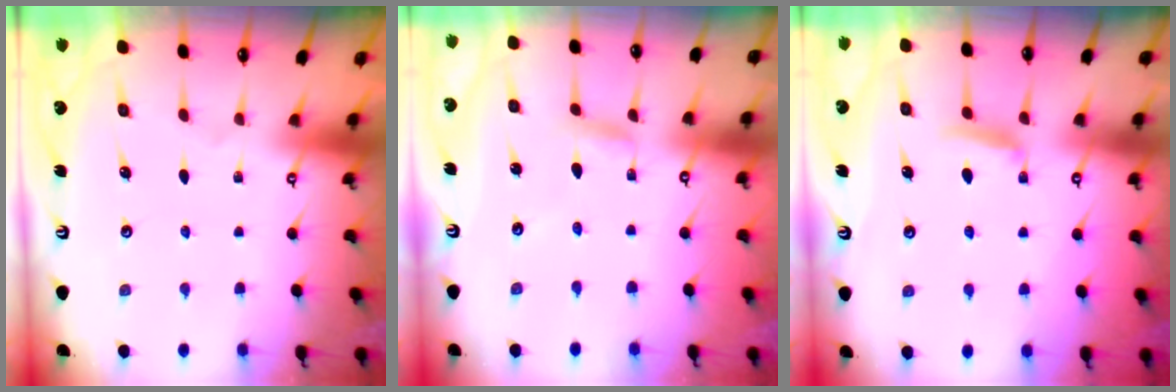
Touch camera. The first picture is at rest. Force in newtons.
{"total": 2.0, "press": 2.0, "slide": 0.2}
{"total": 6.5, "press": 6.5, "slide": 1.0}